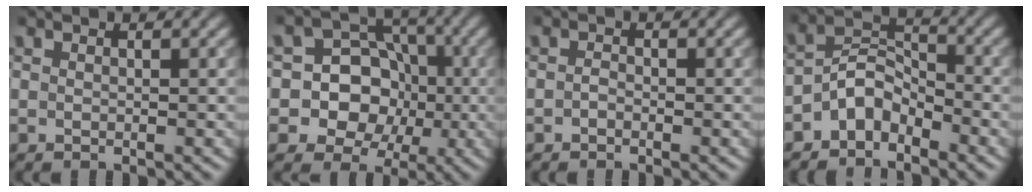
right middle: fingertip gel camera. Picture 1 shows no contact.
{"total": 10.6, "force": [-1.6, 9.8, 3.9], "torque": [-0.066, 0.030, -0.053]}
{"total": 0.7, "force": [-0.4, 0.4, 0.4], "torque": [-0.008, 0.000, -0.008]}
{"total": 4.0, "force": [-2.9, 2.1, 1.9], "torque": [-0.029, 0.013, -0.066]}